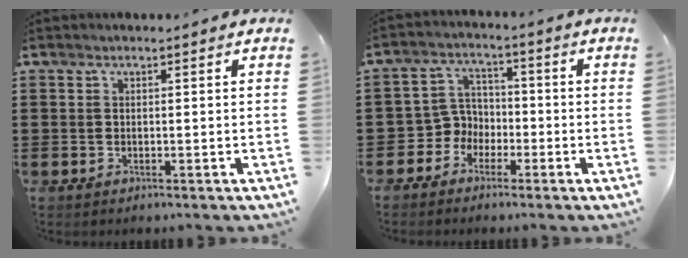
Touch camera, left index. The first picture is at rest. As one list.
[{"total": 4.9, "force": [-2.4, 4.2, 0.8], "torque": [-0.046, 0.001, -0.056]}]